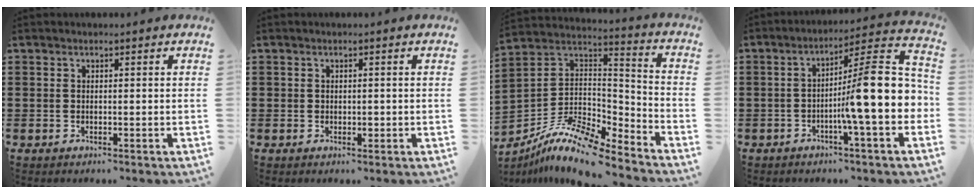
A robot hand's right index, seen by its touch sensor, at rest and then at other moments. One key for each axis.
{"total": 0.9, "fx": -0.1, "fy": 0.7, "fz": 0.6, "tx": -0.011, "ty": 0.000, "tz": -0.001}
{"total": 11.1, "fx": -9.1, "fy": 2.6, "fz": 5.9, "tx": -0.113, "ty": 0.015, "tz": -0.181}
{"total": 13.3, "fx": -1.6, "fy": 1.4, "fz": 13.1, "tx": -0.209, "ty": -0.028, "tz": -0.034}